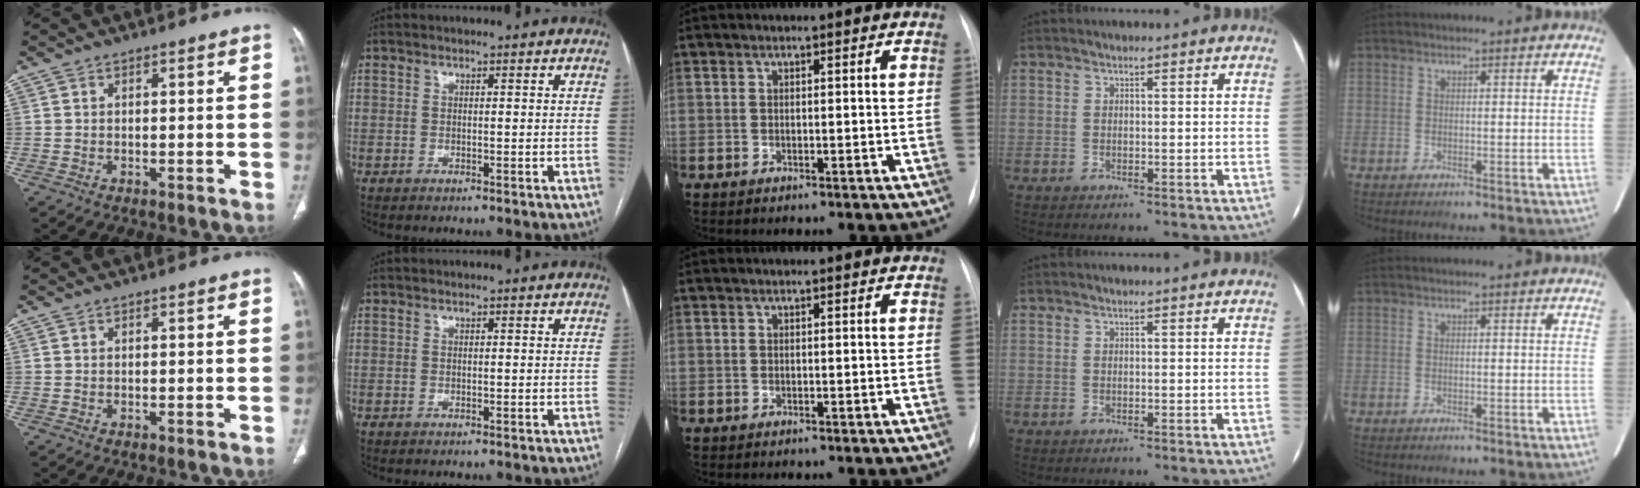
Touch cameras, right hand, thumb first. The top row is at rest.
{}